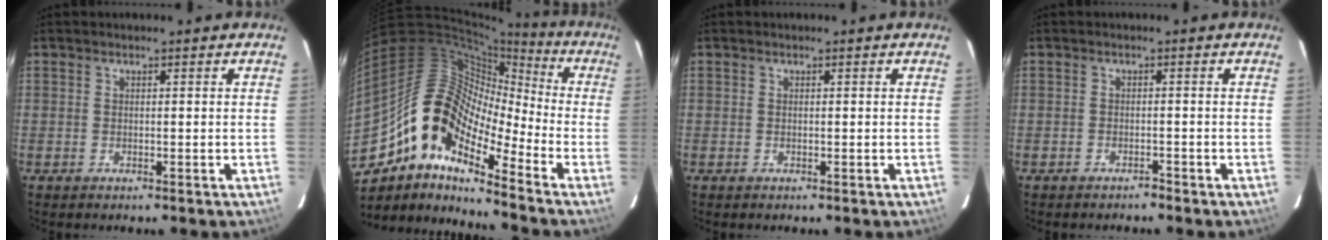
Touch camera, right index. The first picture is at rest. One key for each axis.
{"total": 16.3, "fx": -9.4, "fy": 6.6, "fz": 11.6, "tx": -0.190, "ty": 0.003, "tz": -0.195}
{"total": 0.0}
{"total": 1.2, "fx": -1.2, "fy": 0.2, "fz": 0.1, "tx": -0.007, "ty": 0.004, "tz": -0.018}